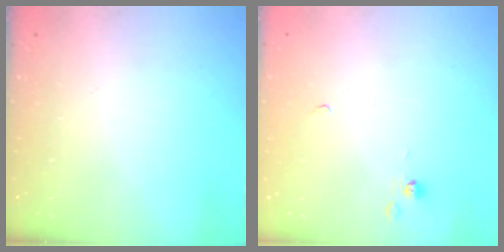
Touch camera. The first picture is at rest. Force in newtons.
{"total": 0.0}